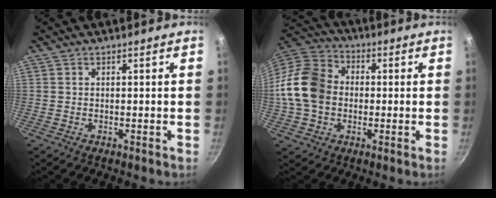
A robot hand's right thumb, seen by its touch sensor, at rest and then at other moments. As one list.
[{"total": 15.1, "force": [-0.8, 11.9, 9.3], "torque": [-0.157, 0.027, -0.031]}]